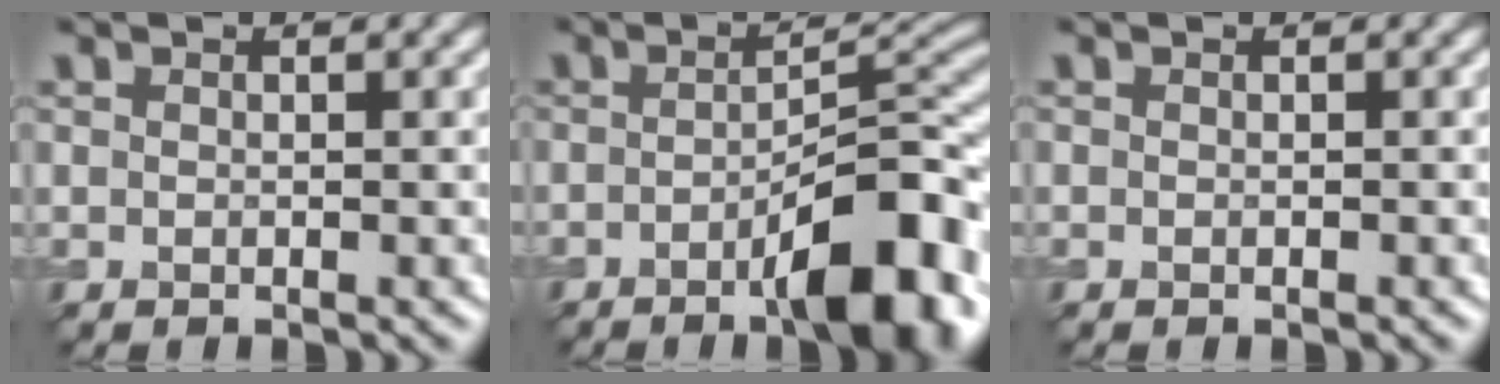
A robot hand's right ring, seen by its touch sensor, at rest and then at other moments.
{"total": 9.2, "force": [-3.8, 2.4, 8.1], "torque": [-0.103, 0.011, -0.047]}
{"total": 0.0}